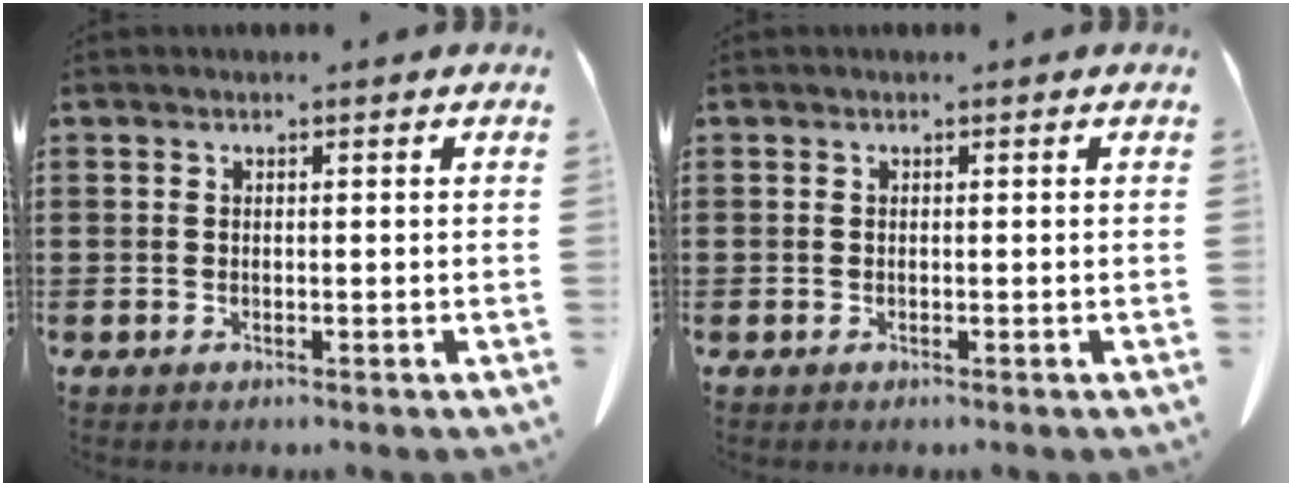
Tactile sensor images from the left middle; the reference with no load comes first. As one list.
[{"total": 0.0}]